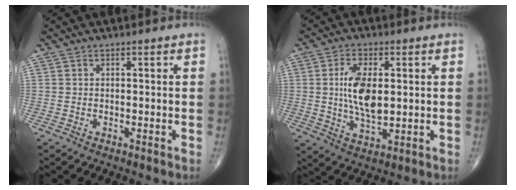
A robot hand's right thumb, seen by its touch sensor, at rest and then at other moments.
{"total": 10.1, "force": [1.1, 4.9, 8.7], "torque": [-0.162, -0.010, 0.024]}